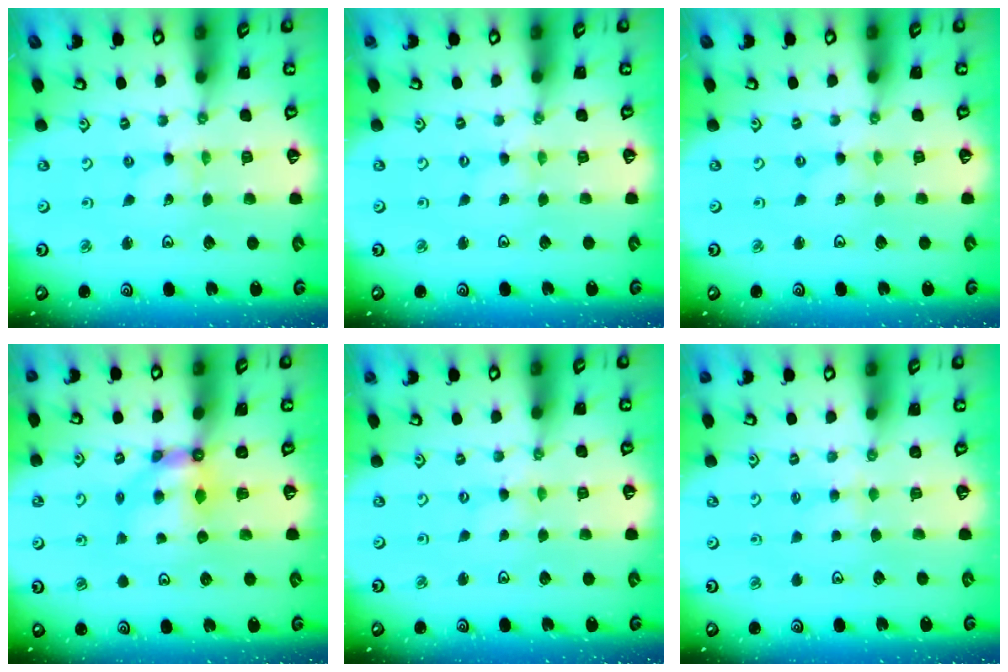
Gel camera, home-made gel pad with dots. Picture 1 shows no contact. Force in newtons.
{"total": 0.0}
{"total": 0.0}
{"total": 6.0, "press": 5.9, "slide": 0.4}
{"total": 0.0}
{"total": 2.1, "press": 2.1, "slide": 0.4}